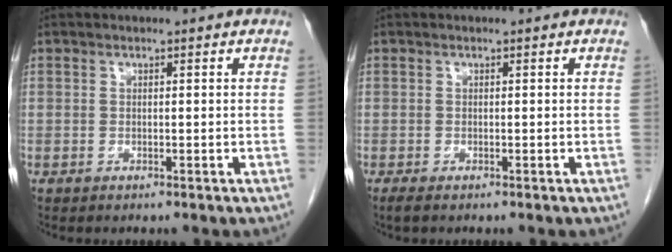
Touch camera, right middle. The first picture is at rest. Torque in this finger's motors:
{"motor_torque": [0.30, -0.11, 0.01, 0.01]}